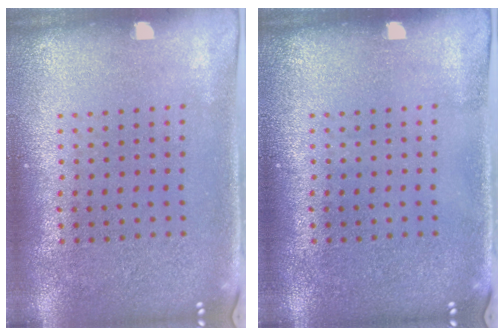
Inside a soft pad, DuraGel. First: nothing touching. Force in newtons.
{"total": 0.0}